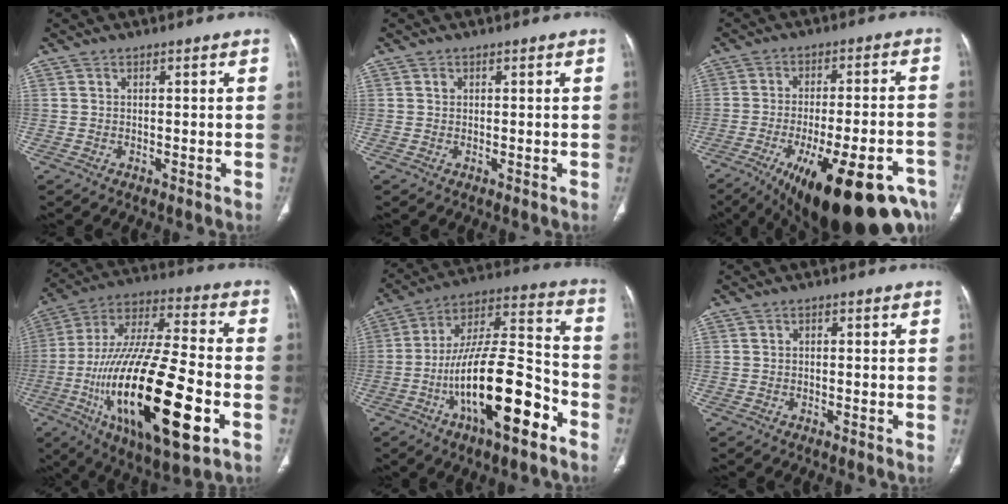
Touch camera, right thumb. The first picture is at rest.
{"total": 0.6, "force": [0.2, 0.5, 0.2], "torque": [0.000, 0.001, 0.004]}
{"total": 25.6, "force": [-14.1, 8.3, 19.7], "torque": [-0.240, 0.034, -0.196]}
{"total": 30.9, "force": [-9.0, 10.1, 27.8], "torque": [-0.548, 0.004, -0.146]}
{"total": 22.1, "force": [-9.1, 7.1, 18.8], "torque": [-0.328, 0.055, -0.150]}
{"total": 0.7, "force": [0.0, 0.5, 0.5], "torque": [-0.005, 0.002, -0.003]}